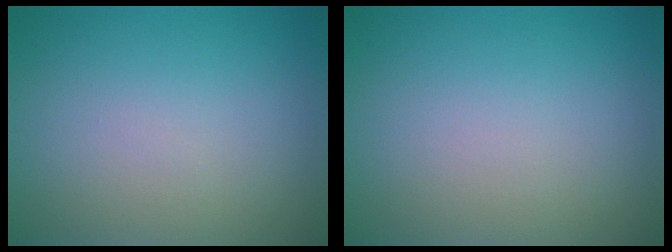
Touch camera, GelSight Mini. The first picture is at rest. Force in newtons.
{"total": 0.0}